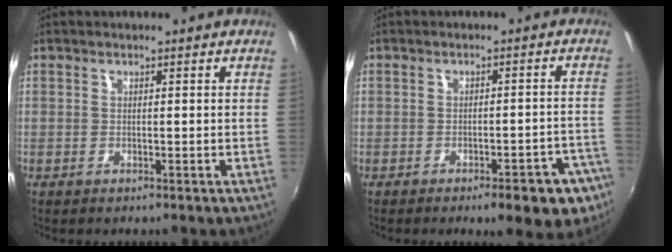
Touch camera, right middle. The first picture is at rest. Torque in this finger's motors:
{"motor_torque": [0.39, -0.91, 0.05, 0.00]}